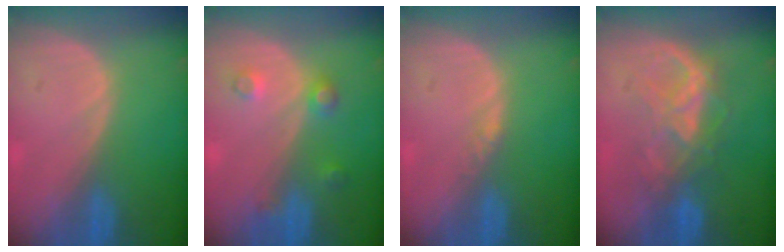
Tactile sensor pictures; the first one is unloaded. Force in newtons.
{"total": 3.4, "press": 3.3, "slide": 0.9}
{"total": 1.0, "press": 0.8, "slide": 0.6}
{"total": 6.3, "press": 6.3, "slide": 0.7}